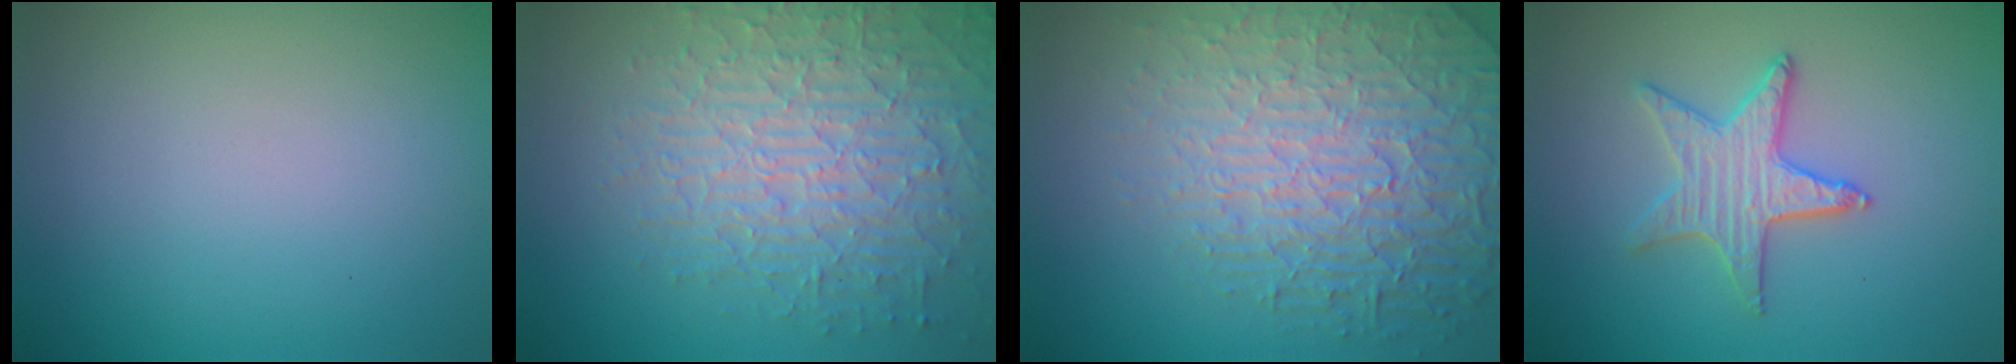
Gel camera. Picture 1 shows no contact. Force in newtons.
{"total": 6.9, "press": 5.2, "slide": 4.6}
{"total": 7.3, "press": 5.7, "slide": 4.6}
{"total": 3.0, "press": 3.0, "slide": 0.4}